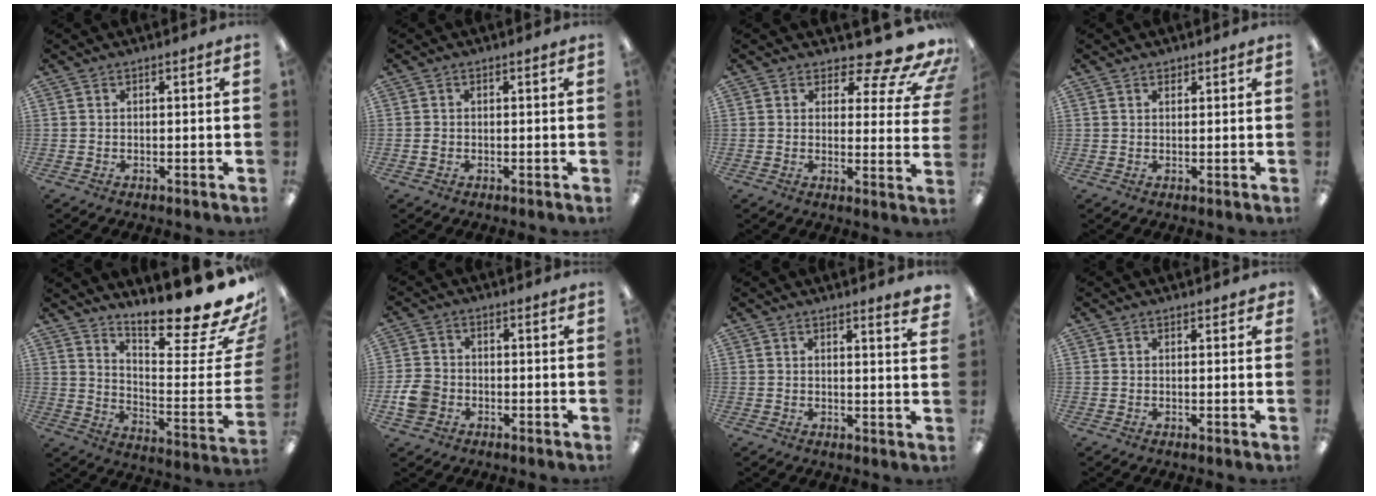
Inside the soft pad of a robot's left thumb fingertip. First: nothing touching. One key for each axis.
{"total": 0.7, "fx": -0.2, "fy": 0.6, "fz": 0.3, "tx": -0.005, "ty": 0.004, "tz": -0.004}
{"total": 10.7, "fx": 8.0, "fy": 3.4, "fz": 6.2, "tx": -0.080, "ty": -0.064, "tz": 0.135}
{"total": 1.1, "fx": 1.0, "fy": 0.4, "fz": 0.2, "tx": 0.003, "ty": -0.003, "tz": 0.016}
{"total": 17.4, "fx": 14.7, "fy": 2.1, "fz": 9.0, "tx": -0.114, "ty": -0.137, "tz": 0.233}
{"total": 5.5, "fx": -1.7, "fy": 4.5, "fz": 2.7, "tx": -0.056, "ty": 0.011, "tz": -0.031}
{"total": 2.7, "fx": 2.3, "fy": -0.2, "fz": 1.4, "tx": -0.017, "ty": -0.017, "tz": 0.038}
{"total": 0.9, "fx": 0.8, "fy": 0.4, "fz": 0.2, "tx": 0.003, "ty": -0.003, "tz": 0.013}